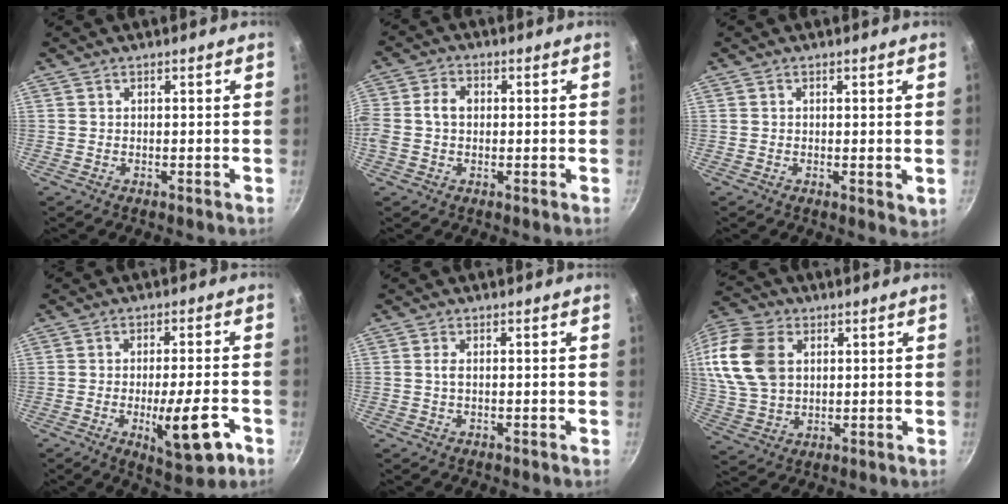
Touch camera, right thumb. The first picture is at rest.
{"total": 5.2, "force": [-0.2, 3.8, 3.5], "torque": [-0.073, 0.015, -0.015]}
{"total": 2.0, "force": [0.4, 1.0, 1.6], "torque": [-0.021, -0.004, 0.004]}
{"total": 11.3, "force": [-4.1, 3.1, 10.1], "torque": [-0.132, 0.011, -0.054]}
{"total": 1.1, "force": [0.0, 0.4, 1.0], "torque": [-0.024, 0.001, -0.001]}
{"total": 17.8, "force": [4.1, 12.7, 11.7], "torque": [-0.231, 0.003, 0.081]}